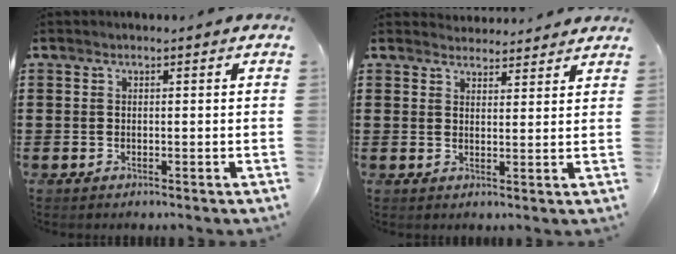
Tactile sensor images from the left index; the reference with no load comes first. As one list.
[{"total": 2.9, "force": [2.9, 0.5, -0.1], "torque": [-0.006, -0.008, 0.055]}]